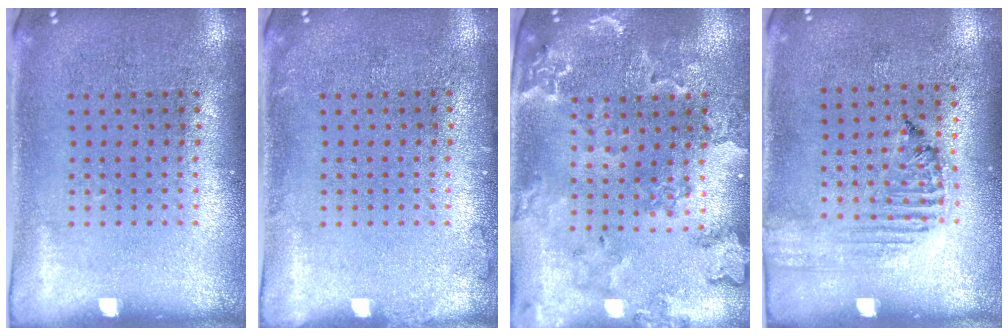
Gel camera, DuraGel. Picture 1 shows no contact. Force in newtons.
{"total": 0.8, "press": 0.7, "slide": 0.2}
{"total": 1.6, "press": 1.6, "slide": 0.2}
{"total": 1.3, "press": 1.3, "slide": 0.2}